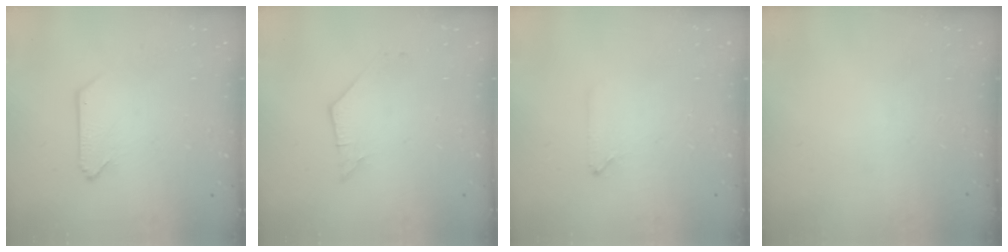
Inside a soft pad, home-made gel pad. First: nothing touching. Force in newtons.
{"total": 2.1, "press": 2.1, "slide": 0.1}
{"total": 0.7, "press": 0.6, "slide": 0.3}
{"total": 0.0}